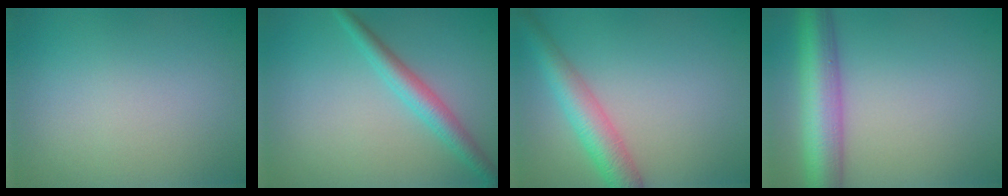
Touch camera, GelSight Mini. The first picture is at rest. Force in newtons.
{"total": 3.0, "press": 3.0, "slide": 0.1}
{"total": 4.3, "press": 4.3, "slide": 0.1}
{"total": 7.0, "press": 6.9, "slide": 0.4}